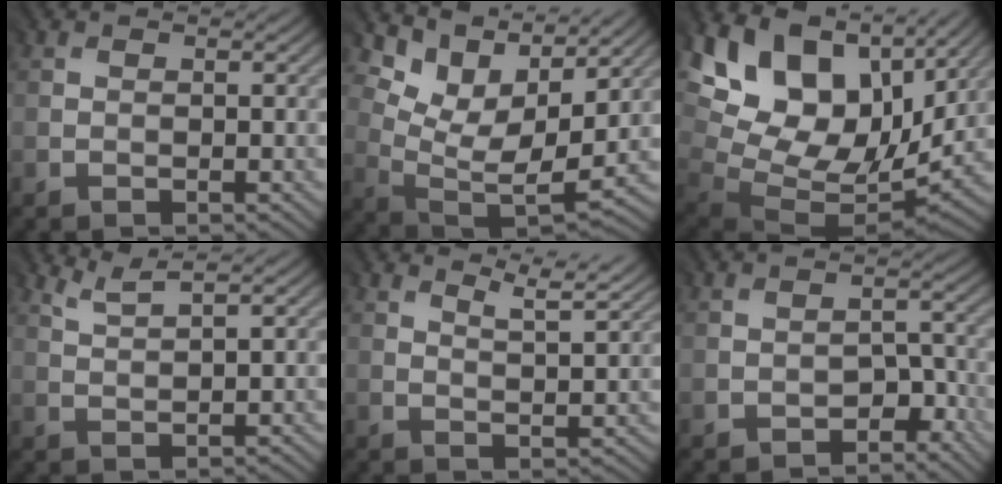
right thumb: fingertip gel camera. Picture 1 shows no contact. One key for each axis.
{"total": 9.0, "fx": 7.1, "fy": 3.2, "fz": 4.5, "tx": -0.109, "ty": -0.006, "tz": 0.140}
{"total": 18.4, "fx": 6.9, "fy": 11.2, "fz": 12.8, "tx": -0.257, "ty": 0.016, "tz": 0.135}
{"total": 2.2, "fx": 2.0, "fy": -0.4, "fz": 0.8, "tx": -0.022, "ty": 0.004, "tz": 0.050}
{"total": 4.6, "fx": 3.8, "fy": 0.8, "fz": 2.6, "tx": -0.045, "ty": -0.005, "tz": 0.071}
{"total": 3.8, "fx": -3.1, "fy": 1.6, "fz": 1.6, "tx": -0.016, "ty": 0.005, "tz": -0.049}